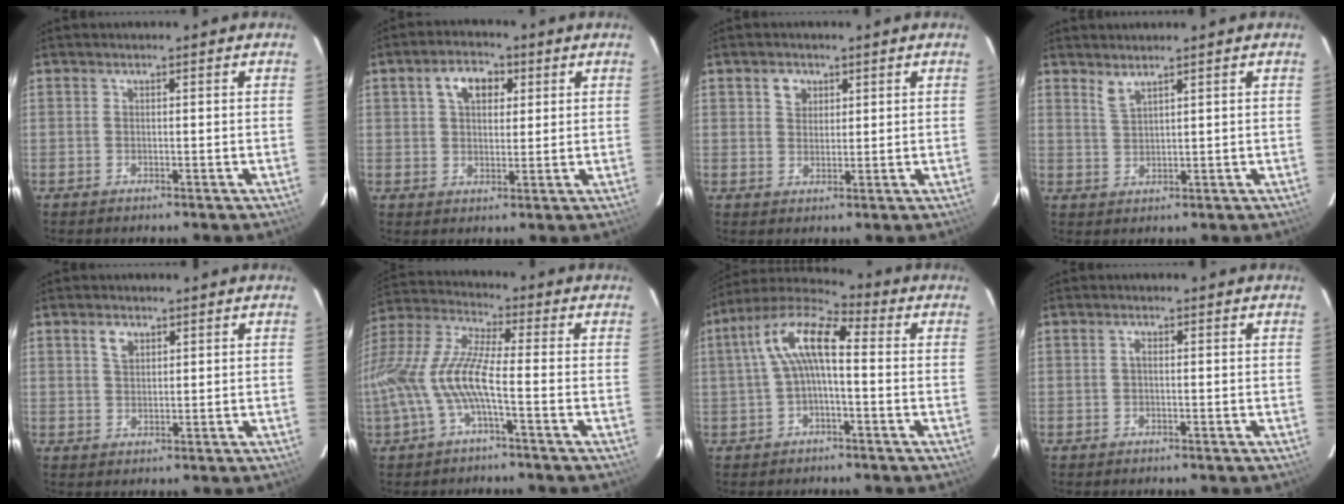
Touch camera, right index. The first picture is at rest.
{"total": 6.6, "force": [2.5, 4.3, 4.4], "torque": [-0.074, 0.024, 0.044]}
{"total": 3.3, "force": [1.6, 2.6, 1.2], "torque": [-0.012, 0.011, 0.031]}
{"total": 2.3, "force": [2.0, 0.2, 1.2], "torque": [-0.024, 0.000, 0.038]}
{"total": 2.9, "force": [1.5, 1.8, 1.6], "torque": [-0.028, 0.007, 0.029]}
{"total": 14.3, "force": [-4.0, 2.8, 13.4], "torque": [-0.282, -0.003, -0.080]}
{"total": 10.7, "force": [0.5, 3.6, 10.0], "torque": [-0.200, 0.029, 0.001]}
{"total": 0.7, "force": [-0.1, 0.3, 0.7], "torque": [-0.013, 0.005, -0.004]}